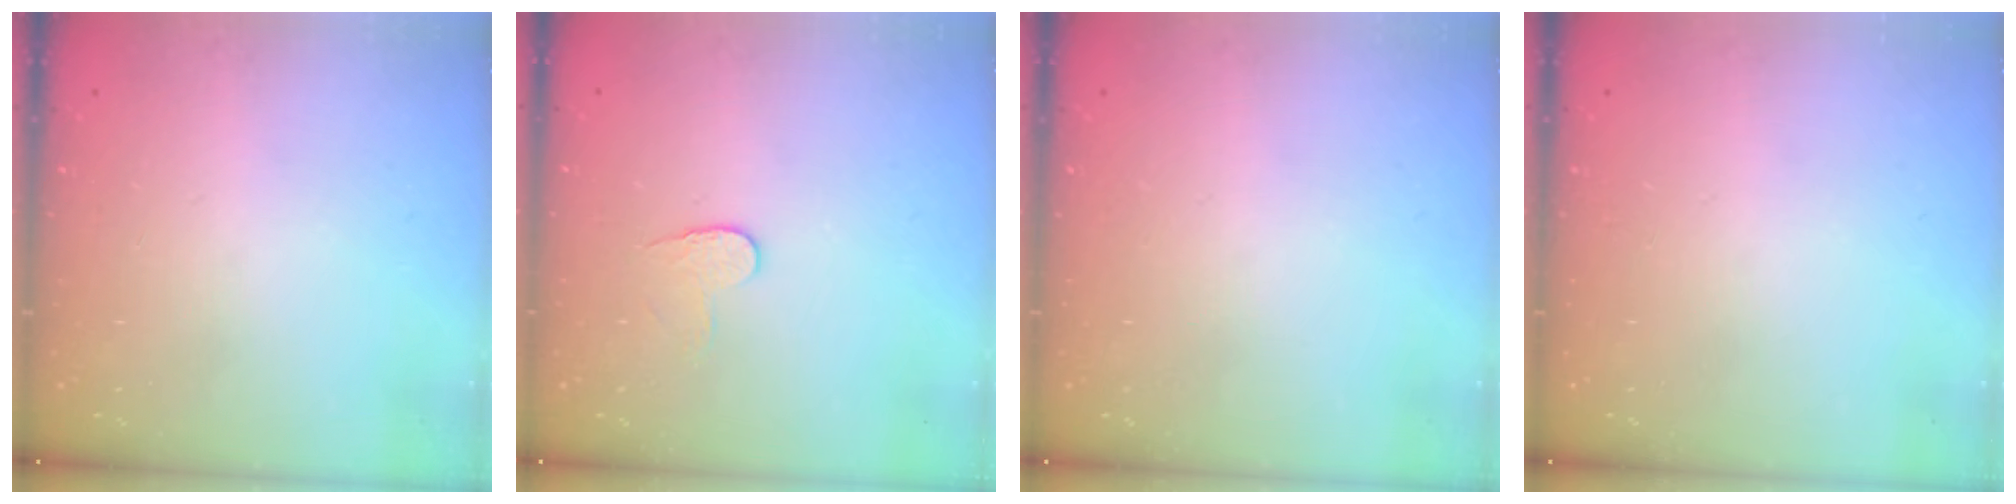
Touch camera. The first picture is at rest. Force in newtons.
{"total": 3.7, "press": 3.7, "slide": 0.3}
{"total": 0.0}
{"total": 0.0}